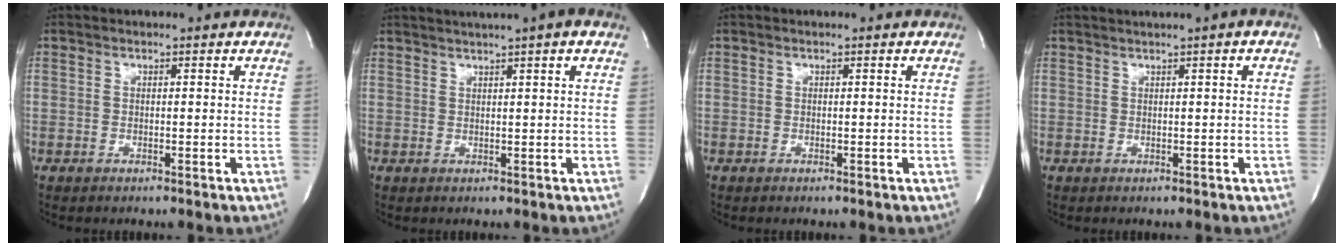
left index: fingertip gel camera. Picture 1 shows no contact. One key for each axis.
{"total": 6.8, "fx": 5.0, "fy": -0.3, "fz": 4.6, "tx": -0.077, "ty": 0.029, "tz": 0.066}
{"total": 0.0}
{"total": 1.9, "fx": 1.0, "fy": -0.2, "fz": 1.6, "tx": -0.034, "ty": 0.009, "tz": 0.019}